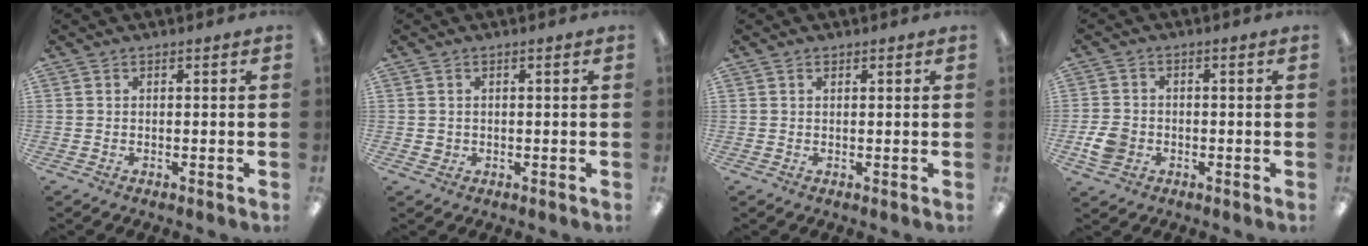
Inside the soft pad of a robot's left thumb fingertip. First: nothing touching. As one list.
[{"total": 1.1, "force": [0.2, 1.1, 0.3], "torque": [-0.007, 0.005, 0.002]}, {"total": 0.6, "force": [0.4, 0.3, 0.3], "torque": [-0.006, 0.003, 0.008]}, {"total": 5.5, "force": [-1.7, 4.3, 2.8], "torque": [-0.057, 0.003, -0.034]}]